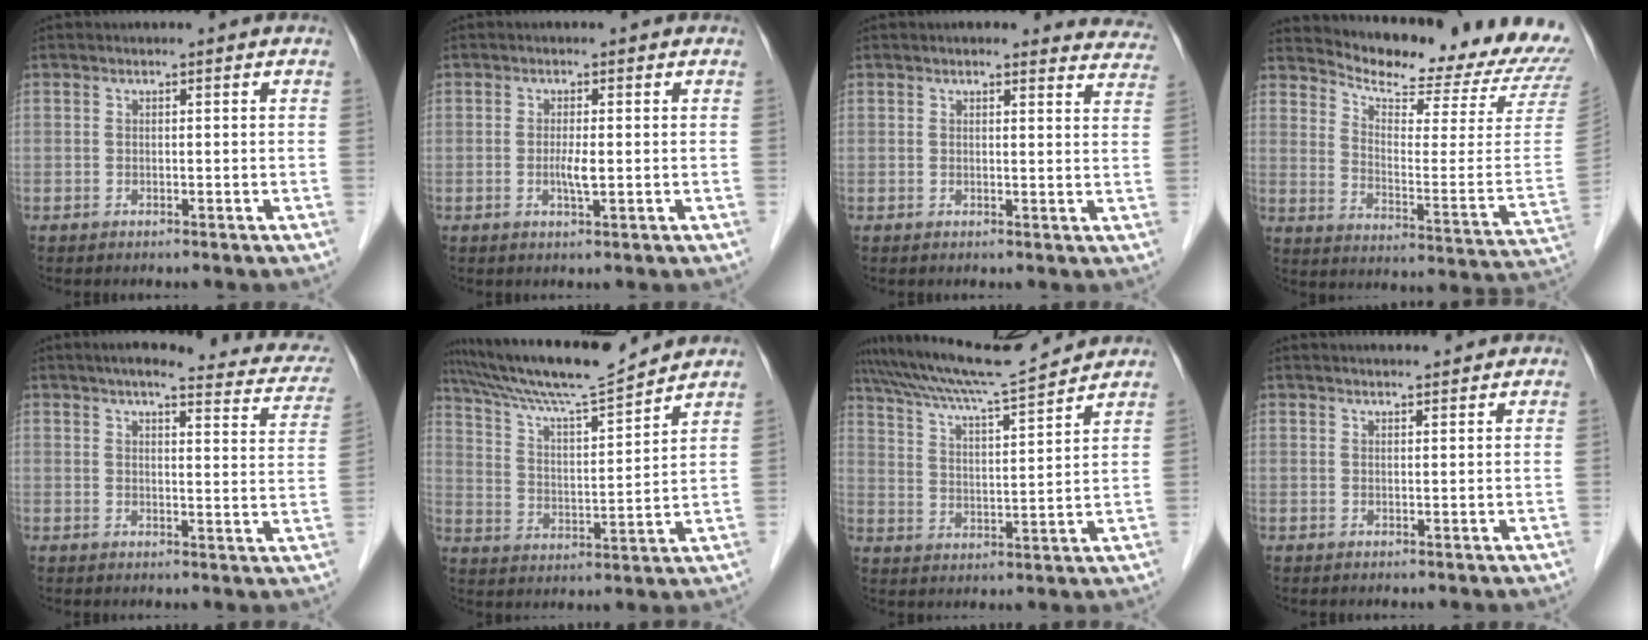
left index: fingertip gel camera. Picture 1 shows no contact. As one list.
[{"total": 2.1, "force": [-0.2, 0.2, 2.1], "torque": [-0.043, -0.003, -0.003]}, {"total": 9.0, "force": [8.6, 2.3, 1.7], "torque": [0.018, -0.009, 0.062]}, {"total": 21.1, "force": [20.4, 2.0, 5.2], "torque": [-0.088, -0.104, 0.255]}, {"total": 17.0, "force": [14.4, 3.2, 8.4], "torque": [-0.088, 0.002, 0.156]}, {"total": 14.3, "force": [13.3, -0.8, 5.0], "torque": [-0.100, 0.004, 0.225]}, {"total": 13.1, "force": [12.4, -1.5, 3.9], "torque": [-0.080, 0.002, 0.204]}, {"total": 5.3, "force": [5.1, 0.5, 1.6], "torque": [-0.021, 0.027, 0.065]}]